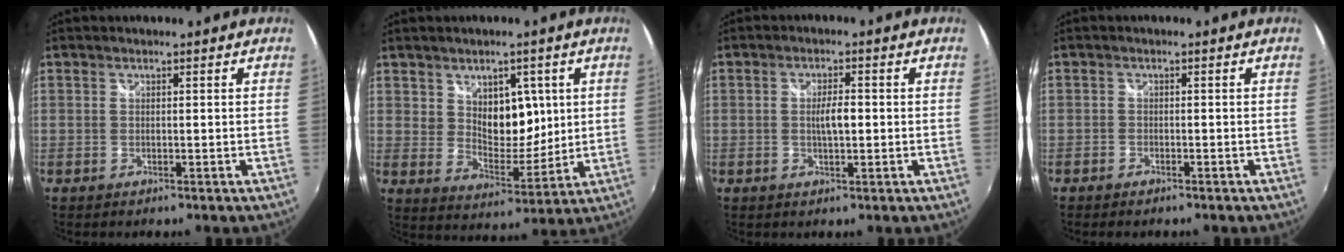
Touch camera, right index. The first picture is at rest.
{"total": 9.7, "force": [3.5, 6.5, 6.3], "torque": [-0.085, -0.007, 0.069]}
{"total": 3.7, "force": [-0.1, 1.1, 3.5], "torque": [-0.061, 0.000, -0.002]}
{"total": 1.7, "force": [-1.4, 0.8, 0.5], "torque": [-0.017, -0.004, -0.026]}